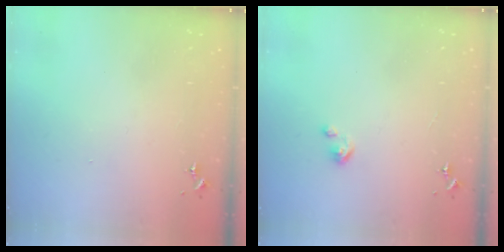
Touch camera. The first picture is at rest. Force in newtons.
{"total": 3.1, "press": 3.1, "slide": 0.3}